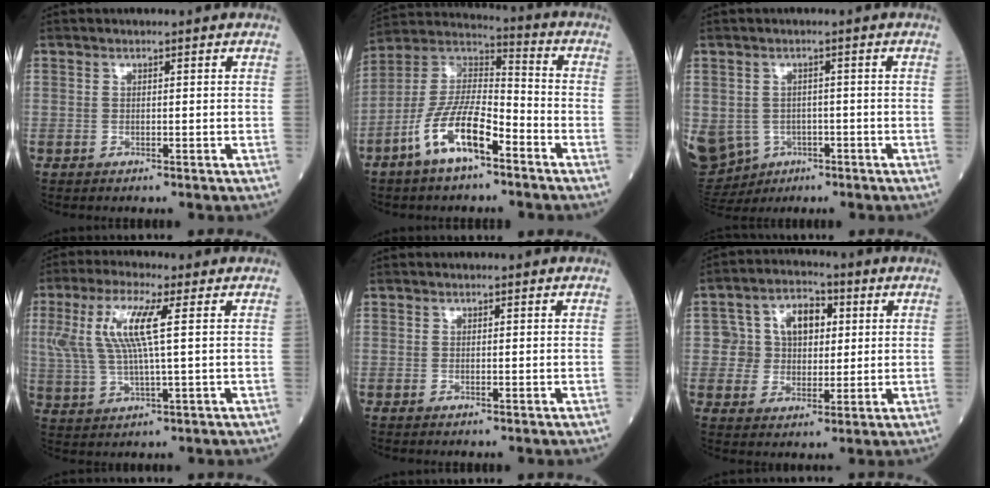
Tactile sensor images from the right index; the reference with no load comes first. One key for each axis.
{"total": 12.3, "fx": -6.5, "fy": 3.7, "fz": 9.7, "tx": -0.204, "ty": 0.008, "tz": -0.124}
{"total": 18.5, "fx": -7.1, "fy": 15.4, "fz": 7.3, "tx": -0.239, "ty": -0.005, "tz": -0.091}
{"total": 9.2, "fx": 2.4, "fy": 1.0, "fz": 8.8, "tx": -0.209, "ty": 0.016, "tz": 0.049}
{"total": 0.0}
{"total": 7.9, "fx": 1.8, "fy": 6.3, "fz": 4.5, "tx": -0.069, "ty": 0.025, "tz": 0.034}